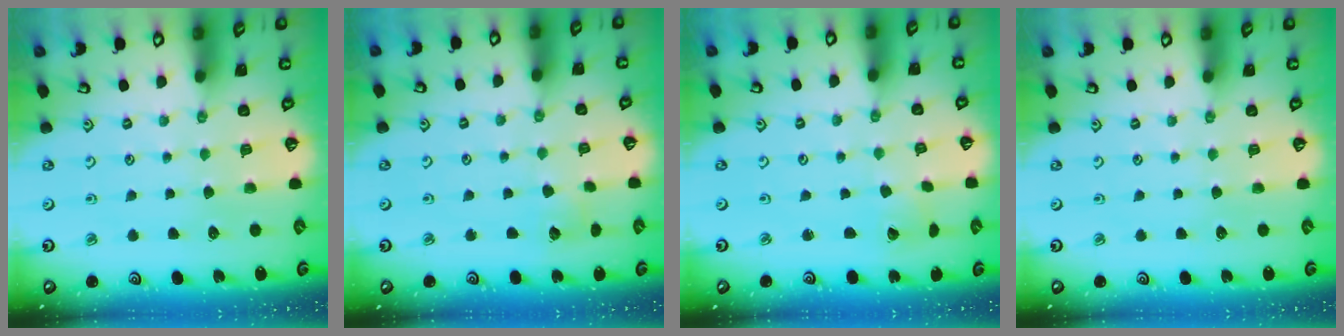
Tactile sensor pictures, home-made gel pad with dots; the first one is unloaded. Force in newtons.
{"total": 5.2, "press": 5.1, "slide": 0.5}
{"total": 1.9, "press": 1.9, "slide": 0.2}
{"total": 0.0}